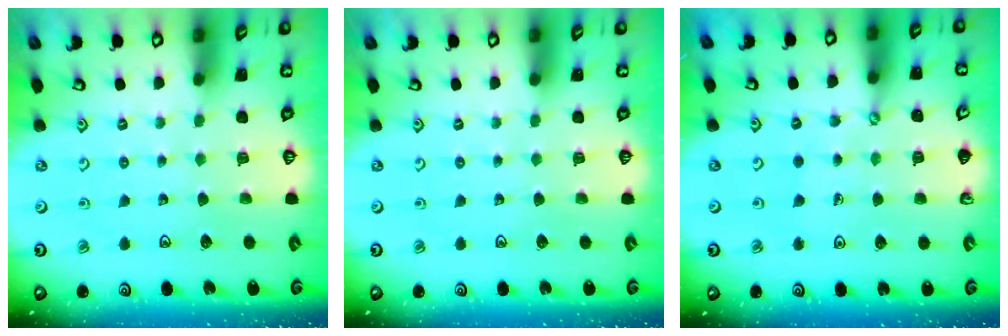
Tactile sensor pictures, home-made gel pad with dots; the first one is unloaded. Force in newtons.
{"total": 0.0}
{"total": 1.7, "press": 1.7, "slide": 0.1}